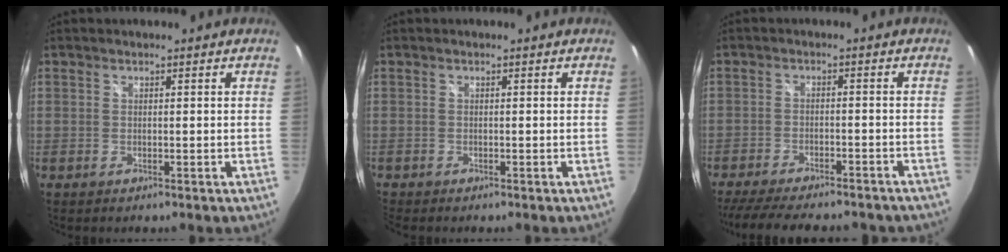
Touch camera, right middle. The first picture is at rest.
{"total": 0.8, "force": [-0.7, 0.1, 0.2], "torque": [-0.005, -0.006, -0.015]}
{"total": 19.4, "force": [-16.3, 5.2, 9.1], "torque": [-0.184, -0.031, -0.226]}